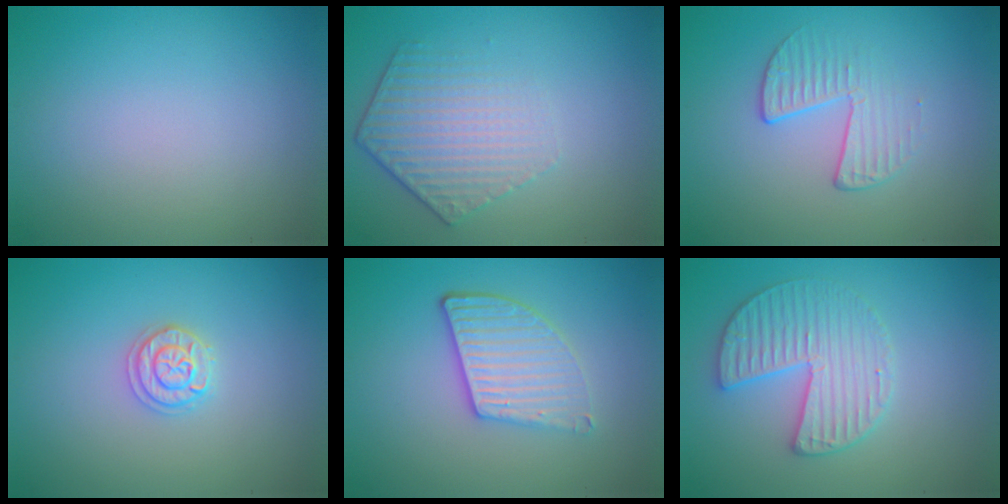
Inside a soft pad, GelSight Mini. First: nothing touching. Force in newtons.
{"total": 4.3, "press": 3.2, "slide": 2.9}
{"total": 2.2, "press": 1.3, "slide": 1.8}
{"total": 2.0, "press": 1.9, "slide": 0.3}
{"total": 4.1, "press": 3.3, "slide": 2.4}
{"total": 3.7, "press": 3.6, "slide": 0.7}